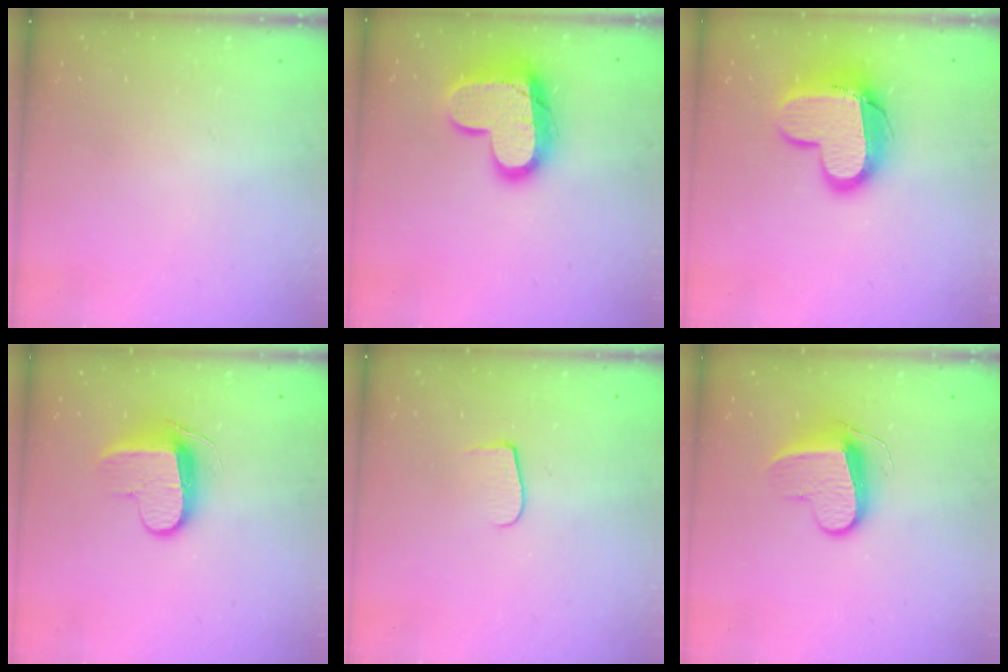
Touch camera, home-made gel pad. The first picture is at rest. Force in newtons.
{"total": 17.0, "press": 16.9, "slide": 1.1}
{"total": 14.8, "press": 14.7, "slide": 1.2}
{"total": 9.2, "press": 9.2, "slide": 0.9}
{"total": 6.0, "press": 6.0, "slide": 0.6}
{"total": 9.4, "press": 9.4, "slide": 0.5}